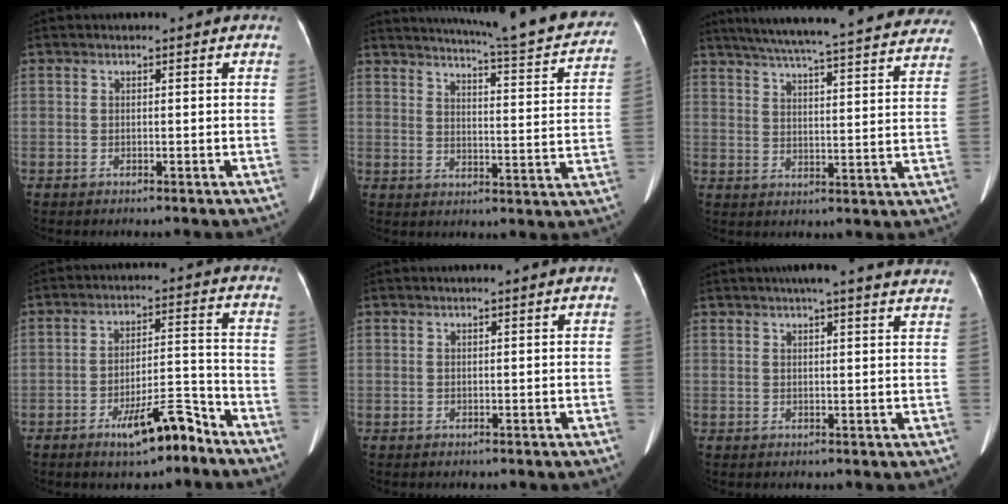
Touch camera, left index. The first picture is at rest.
{"total": 21.8, "force": [19.8, 1.6, 9.1], "torque": [-0.124, -0.053, 0.236]}
{"total": 33.0, "force": [29.5, 3.9, 14.2], "torque": [-0.233, -0.033, 0.361]}
{"total": 8.3, "force": [-5.9, 1.8, 5.6], "torque": [-0.089, 0.007, -0.093]}
{"total": 0.5, "force": [0.2, 0.0, 0.5], "torque": [-0.006, 0.004, 0.005]}
{"total": 15.4, "force": [13.7, 1.2, 6.9], "torque": [-0.088, 0.017, 0.155]}